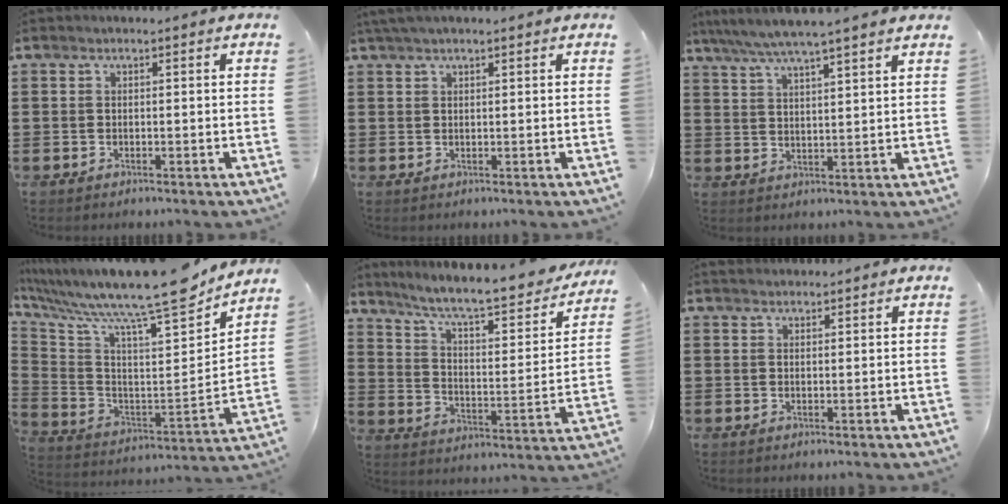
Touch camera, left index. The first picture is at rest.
{"total": 1.7, "force": [1.2, 0.3, 1.1], "torque": [-0.022, 0.002, 0.023]}
{"total": 5.2, "force": [4.5, -0.3, 2.5], "torque": [-0.064, -0.022, 0.077]}
{"total": 13.0, "force": [11.5, 0.5, 5.9], "torque": [-0.127, -0.104, 0.181]}
{"total": 8.9, "force": [7.3, 0.8, 4.9], "torque": [-0.114, -0.051, 0.119]}
{"total": 1.0, "force": [1.0, 0.3, 0.0], "torque": [-0.002, 0.001, 0.020]}